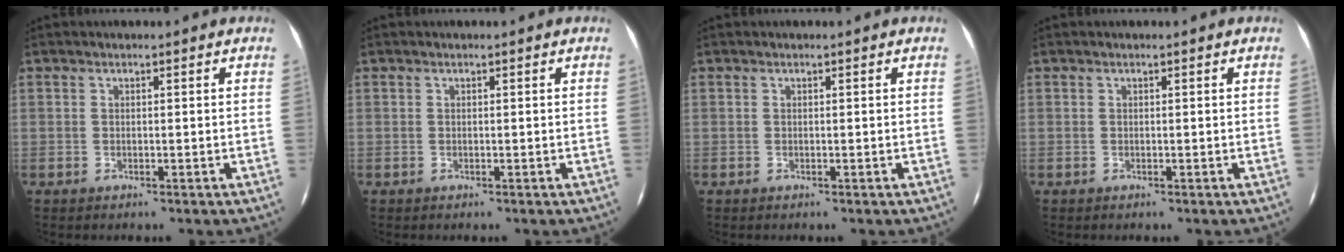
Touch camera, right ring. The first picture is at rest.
{"total": 0.0}
{"total": 0.0}
{"total": 0.0}